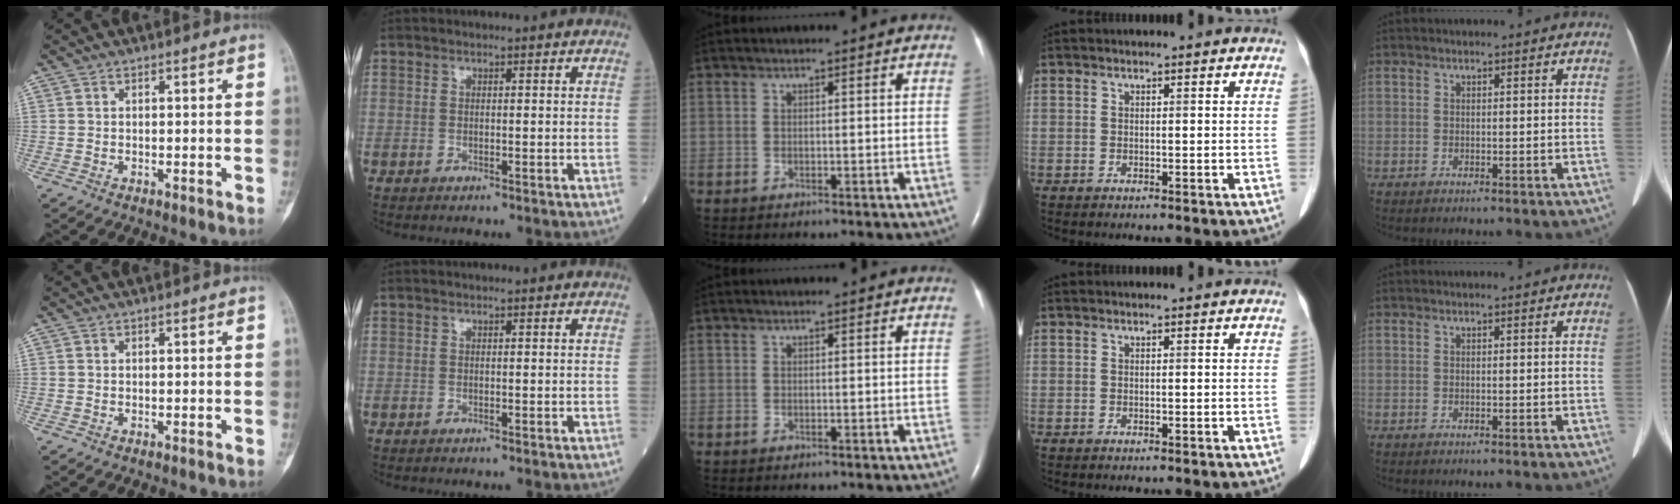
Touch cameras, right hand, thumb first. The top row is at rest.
{}